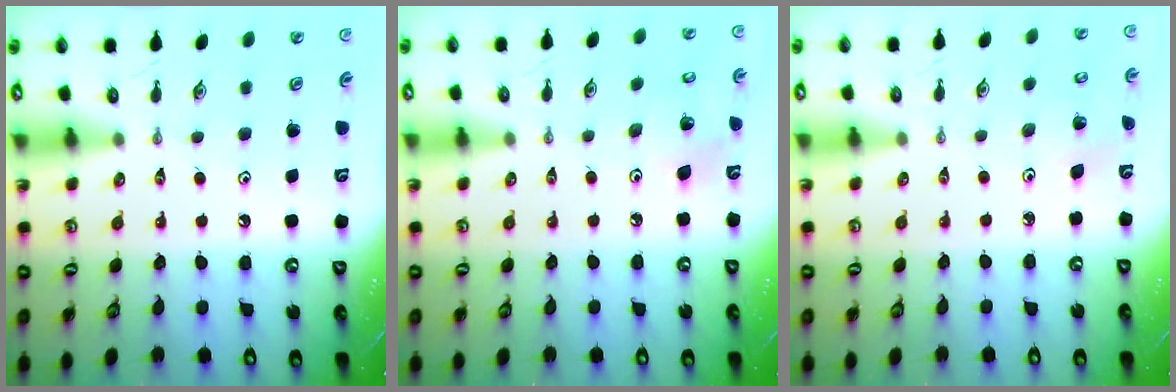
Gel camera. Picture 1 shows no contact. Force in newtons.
{"total": 7.5, "press": 7.3, "slide": 1.9}
{"total": 2.8, "press": 2.8, "slide": 0.2}